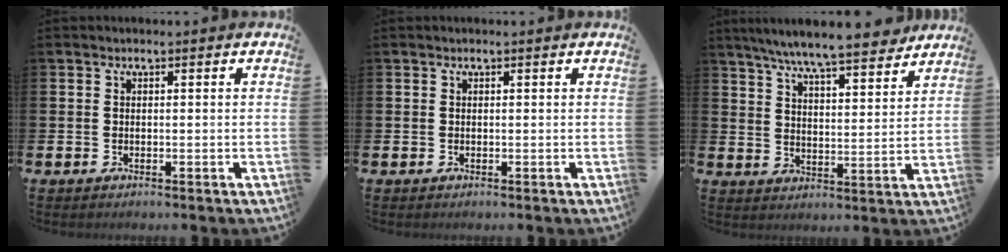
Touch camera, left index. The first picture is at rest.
{"total": 0.0}
{"total": 8.5, "force": [7.9, 0.4, 3.0], "torque": [-0.069, -0.052, 0.137]}